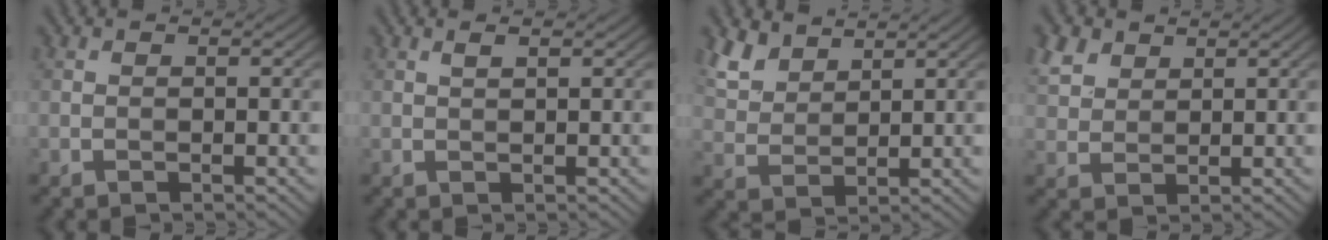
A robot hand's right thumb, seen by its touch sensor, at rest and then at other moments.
{"total": 1.2, "force": [0.7, 0.1, 0.9], "torque": [-0.022, 0.002, 0.015]}
{"total": 5.8, "force": [4.3, 2.7, 2.7], "torque": [-0.075, 0.004, 0.095]}
{"total": 4.6, "force": [2.9, 2.9, 2.1], "torque": [-0.062, 0.009, 0.064]}